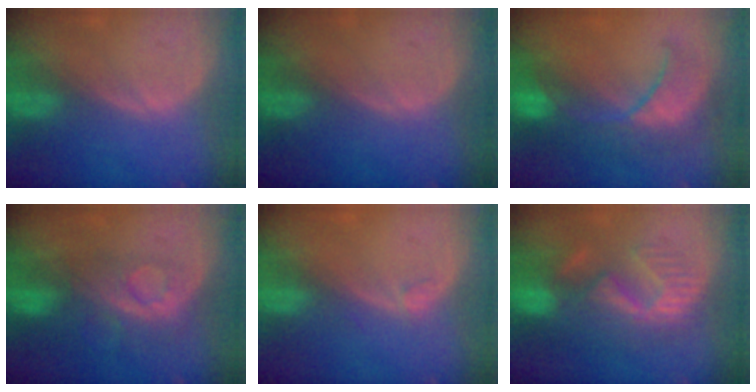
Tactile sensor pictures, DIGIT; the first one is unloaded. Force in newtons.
{"total": 0.0}
{"total": 9.0, "press": 8.8, "slide": 2.0}
{"total": 8.3, "press": 7.1, "slide": 4.3}
{"total": 1.0, "press": 0.9, "slide": 0.3}
{"total": 10.8, "press": 9.7, "slide": 4.7}